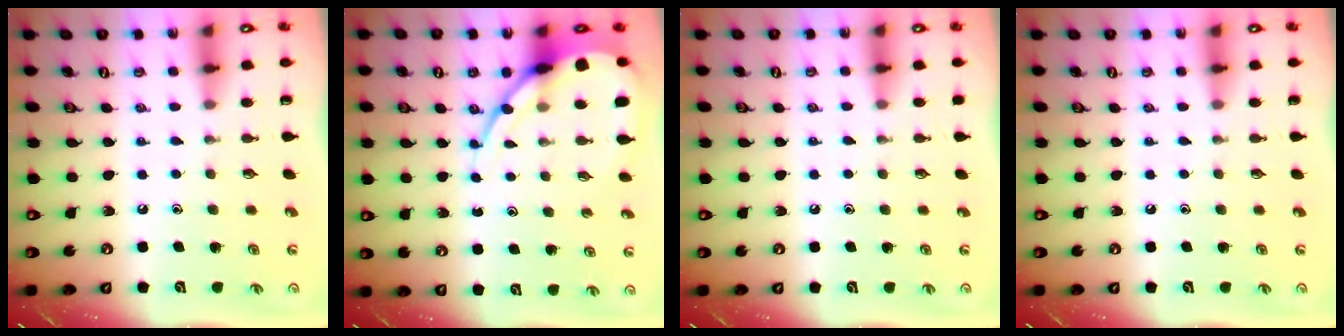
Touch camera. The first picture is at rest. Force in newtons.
{"total": 12.2, "press": 12.1, "slide": 1.5}
{"total": 4.4, "press": 4.3, "slide": 0.7}
{"total": 0.0}